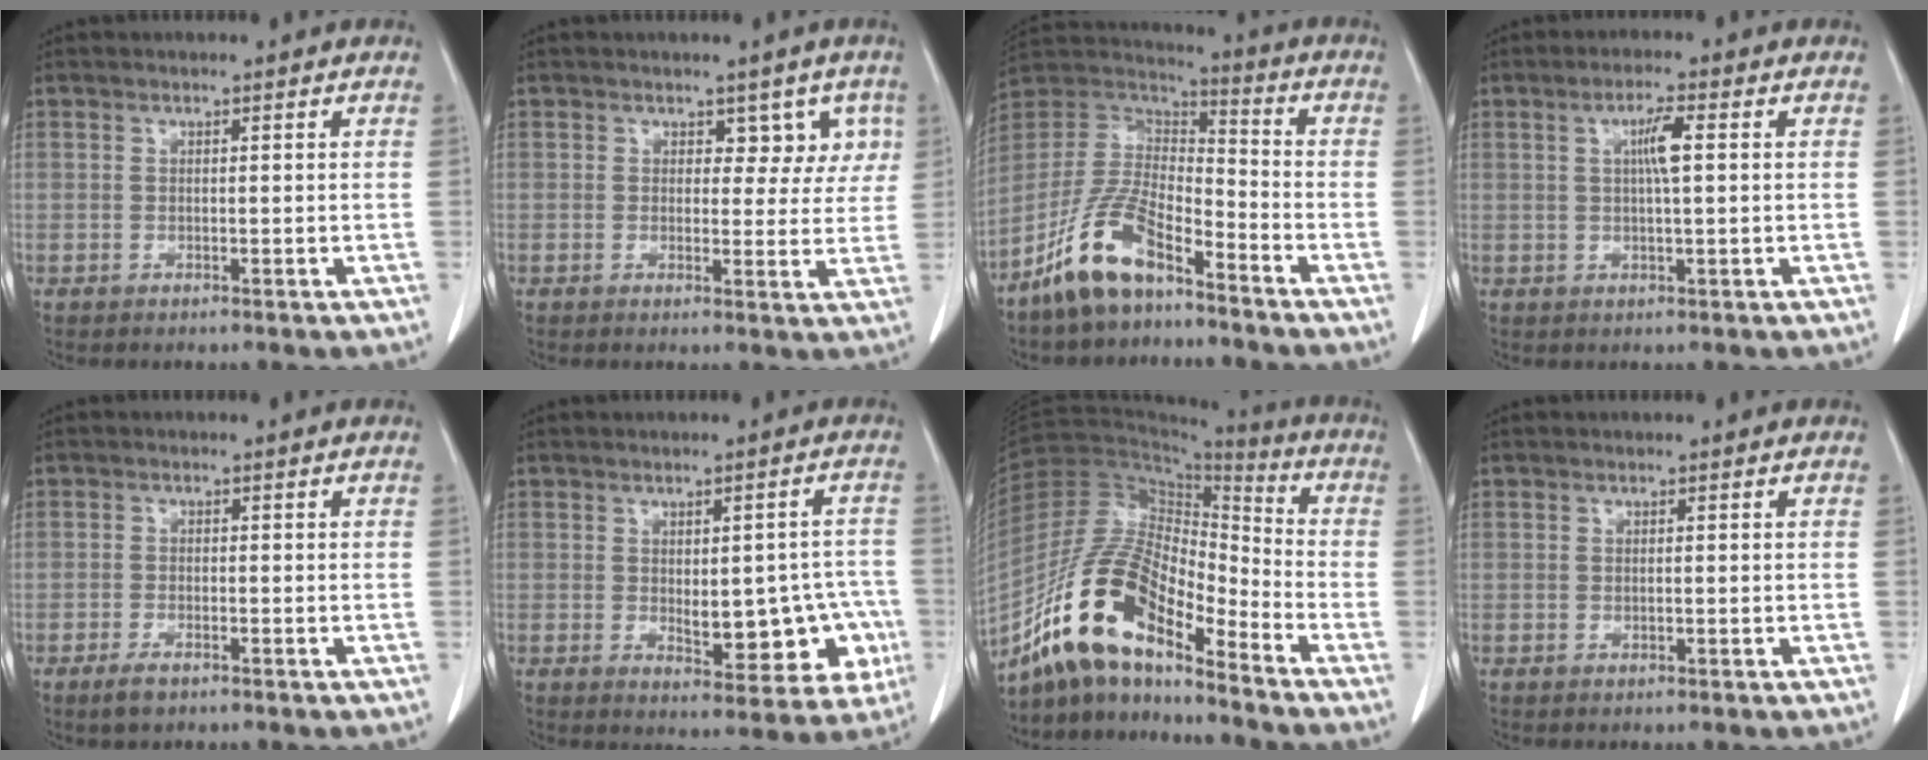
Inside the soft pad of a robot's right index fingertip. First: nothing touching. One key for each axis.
{"total": 4.3, "fx": 2.2, "fy": 2.9, "fz": 2.4, "tx": -0.001, "ty": 0.005, "tz": 0.021}
{"total": 12.7, "fx": -8.6, "fy": 4.4, "fz": 8.2, "tx": -0.178, "ty": 0.011, "tz": -0.168}
{"total": 3.8, "fx": 0.8, "fy": 0.3, "fz": 3.7, "tx": -0.067, "ty": 0.002, "tz": 0.012}
{"total": 2.3, "fx": -1.6, "fy": 0.8, "fz": 1.5, "tx": -0.032, "ty": -0.002, "tz": -0.025}
{"total": 11.0, "fx": -1.9, "fy": 5.2, "fz": 9.5, "tx": -0.103, "ty": 0.017, "tz": -0.008}
{"total": 16.2, "fx": -11.5, "fy": 4.7, "fz": 10.5, "tx": -0.206, "ty": 0.021, "tz": -0.210}
{"total": 0.0}